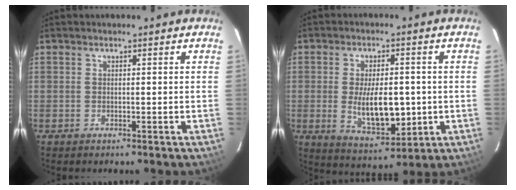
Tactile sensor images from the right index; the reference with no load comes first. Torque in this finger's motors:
{"motor_torque": [0.83, -0.56, 0.61, 0.09]}